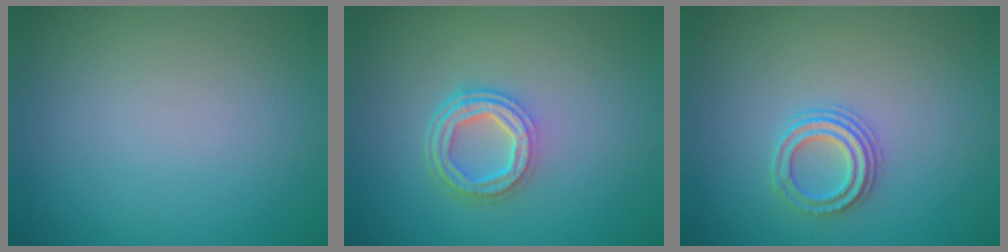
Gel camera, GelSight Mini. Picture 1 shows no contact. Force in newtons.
{"total": 4.0, "press": 3.0, "slide": 2.7}
{"total": 2.4, "press": 2.2, "slide": 0.8}